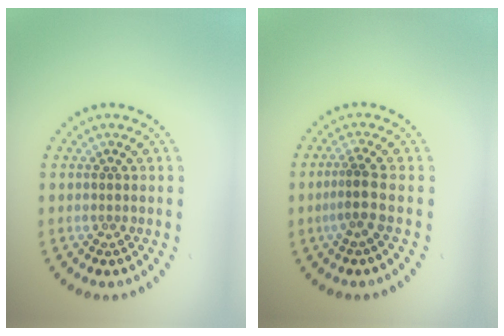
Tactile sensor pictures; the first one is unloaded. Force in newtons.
{"total": 1.9, "press": 1.2, "slide": 1.4}